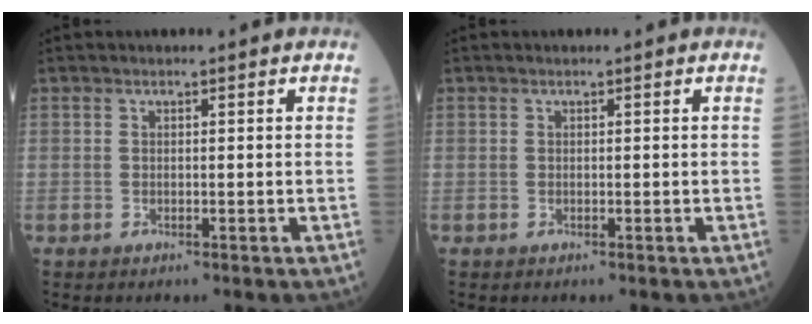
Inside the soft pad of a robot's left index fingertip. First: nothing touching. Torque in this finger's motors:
{"motor_torque": [0.00, 0.00, 0.00, 0.01]}